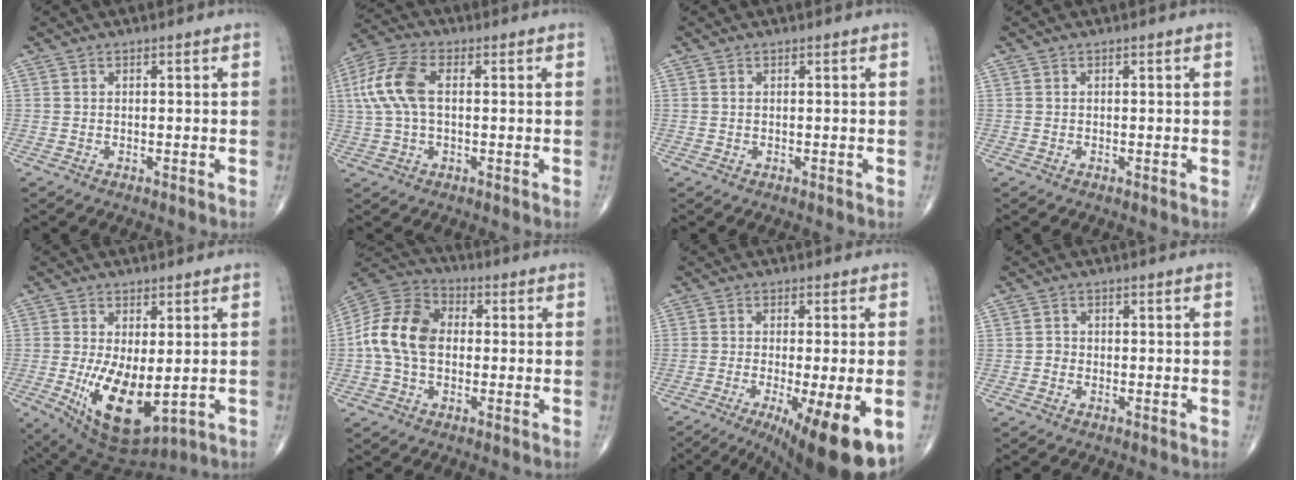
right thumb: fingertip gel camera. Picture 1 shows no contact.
{"total": 10.5, "force": [1.3, 5.5, 8.8], "torque": [-0.208, 0.024, 0.023]}
{"total": 0.0}
{"total": 0.0}
{"total": 12.7, "force": [-1.9, 5.8, 11.2], "torque": [-0.191, -0.027, -0.010]}
{"total": 12.6, "force": [-0.2, 8.8, 9.0], "torque": [-0.169, 0.033, -0.014]}
{"total": 16.1, "force": [-7.3, 3.2, 13.9], "torque": [-0.171, -0.018, -0.104]}
{"total": 0.9, "force": [-0.4, 0.8, 0.3], "torque": [0.001, 0.004, -0.012]}